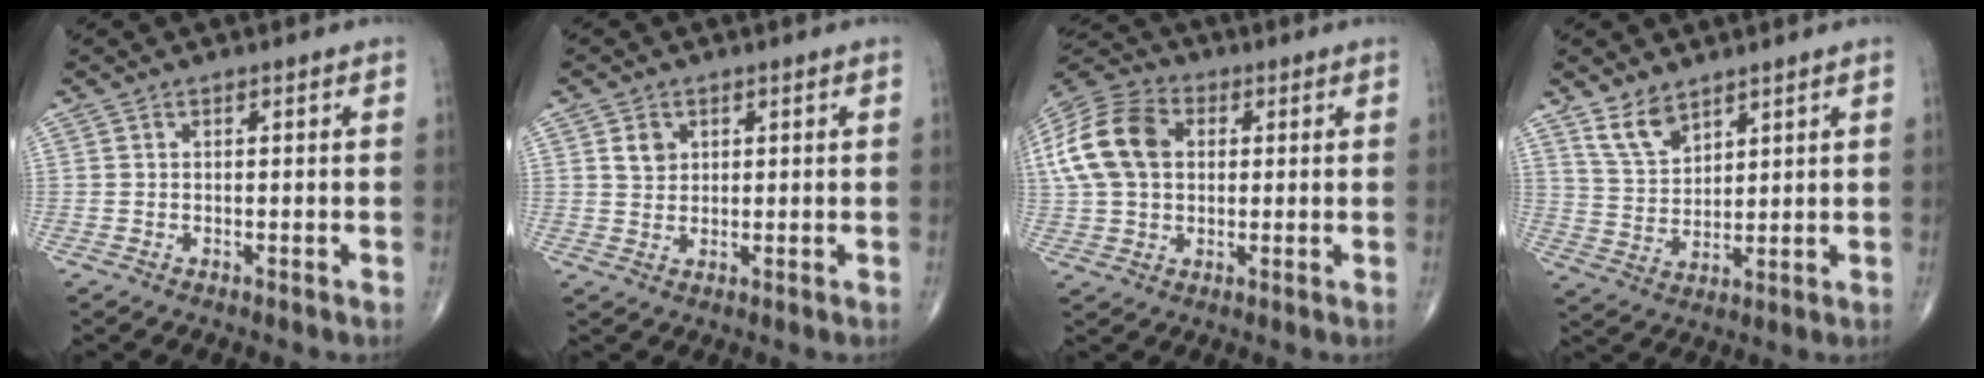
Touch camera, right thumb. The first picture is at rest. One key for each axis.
{"total": 3.1, "fx": 1.2, "fy": 2.5, "fz": 1.4, "tx": -0.011, "ty": -0.007, "tz": 0.023}
{"total": 15.7, "fx": 2.7, "fy": 11.1, "fz": 10.7, "tx": -0.214, "ty": 0.021, "tz": 0.043}
{"total": 6.7, "fx": 4.9, "fy": 3.2, "fz": 3.2, "tx": -0.047, "ty": -0.029, "tz": 0.104}